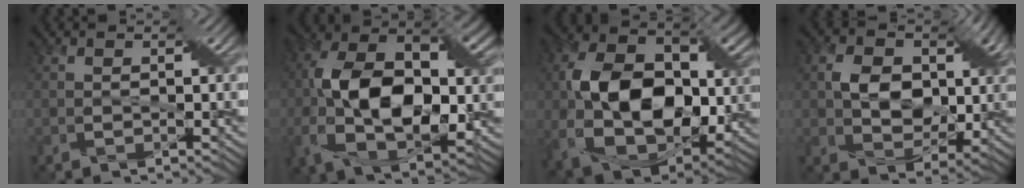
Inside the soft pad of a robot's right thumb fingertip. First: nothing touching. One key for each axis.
{"total": 16.0, "fx": -0.1, "fy": 9.6, "fz": 12.8, "tx": -0.261, "ty": -0.001, "tz": -0.013}
{"total": 16.2, "fx": 0.4, "fy": 11.4, "fz": 11.5, "tx": -0.236, "ty": -0.009, "tz": 0.008}
{"total": 8.7, "fx": 1.7, "fy": 6.5, "fz": 5.5, "tx": -0.103, "ty": 0.000, "tz": 0.021}